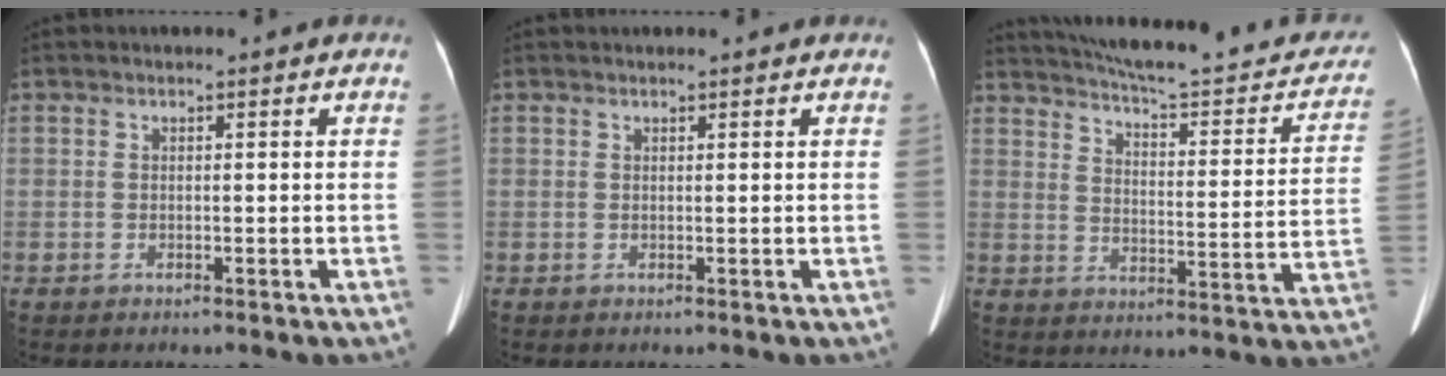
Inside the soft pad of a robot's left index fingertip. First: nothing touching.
{"total": 0.7, "force": [0.7, 0.1, 0.3], "torque": [-0.006, 0.010, 0.011]}
{"total": 24.0, "force": [20.9, 4.7, 11.0], "torque": [-0.148, -0.025, 0.255]}